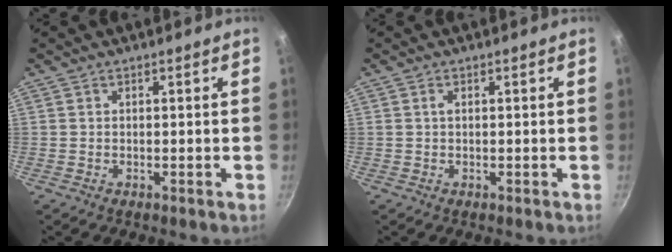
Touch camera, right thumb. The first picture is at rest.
{"total": 0.8, "force": [0.2, 0.4, 0.6], "torque": [-0.011, 0.003, 0.003]}